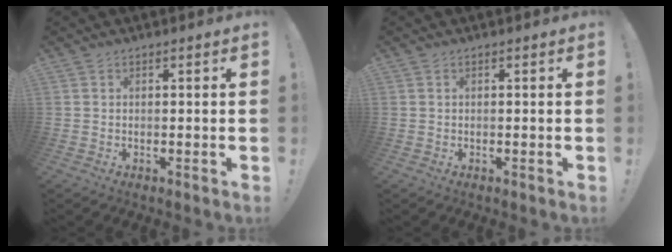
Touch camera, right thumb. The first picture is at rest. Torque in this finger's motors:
{"motor_torque": [0.09, -0.02, -0.17, 0.08, 0.04]}